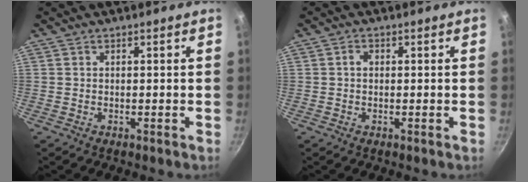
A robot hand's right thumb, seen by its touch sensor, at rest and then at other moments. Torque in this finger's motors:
{"motor_torque": [-0.13, 0.38, 0.41, -0.18, 0.02]}